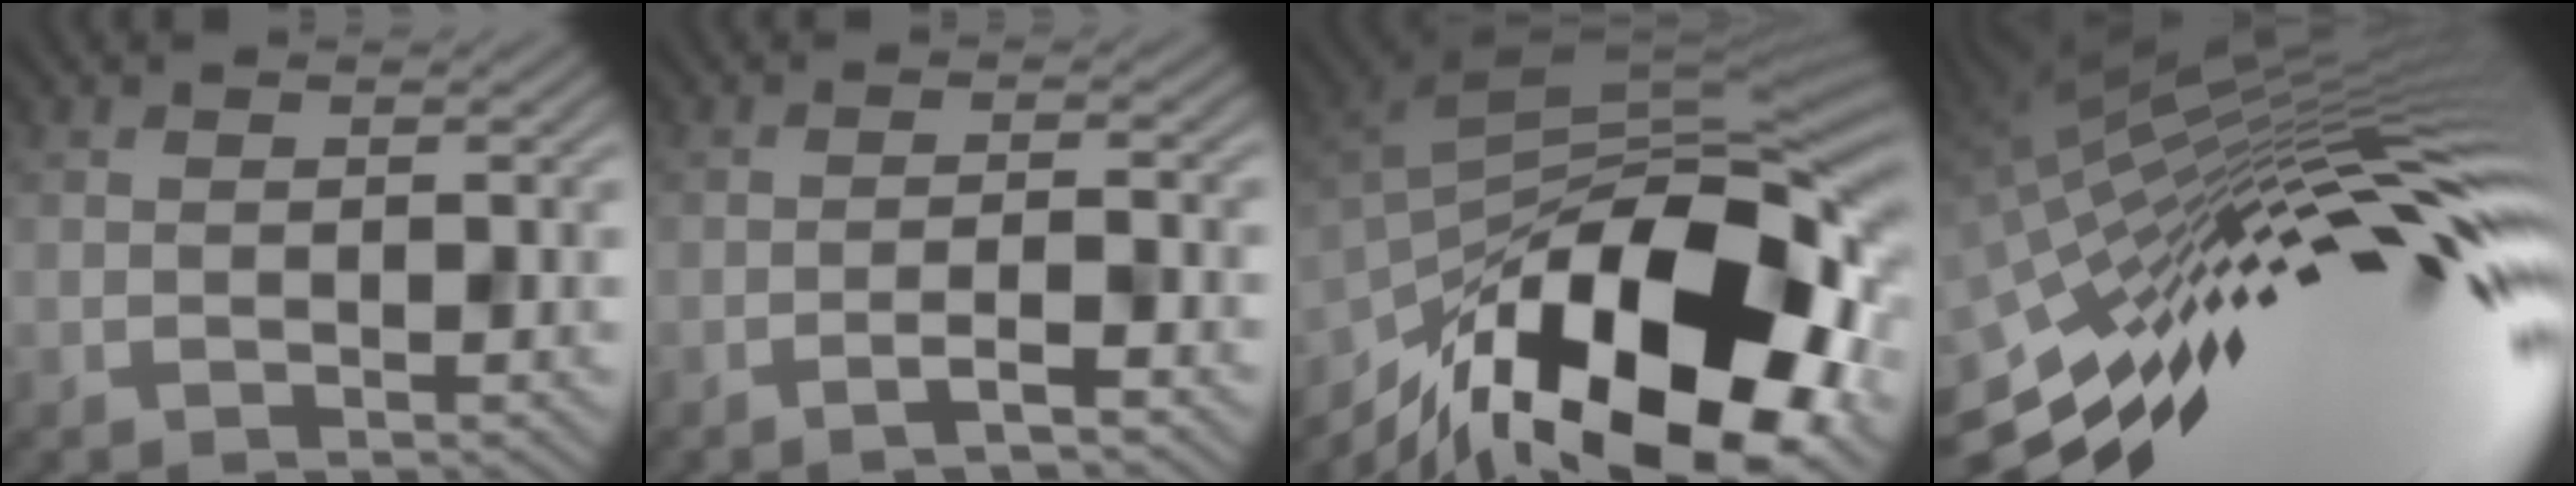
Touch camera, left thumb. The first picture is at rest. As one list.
[{"total": 2.8, "force": [-1.8, 0.1, 2.1], "torque": [-0.035, 0.011, -0.043]}, {"total": 19.9, "force": [-10.1, 9.0, 14.6], "torque": [-0.262, -0.009, -0.170]}, {"total": 18.3, "force": [-3.1, 3.6, 17.7], "torque": [-0.297, 0.018, -0.076]}]